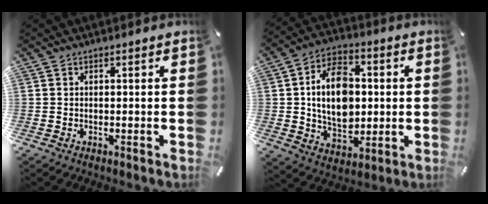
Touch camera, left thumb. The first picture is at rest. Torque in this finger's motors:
{"motor_torque": [1.36, 3.65, 1.49, 0.88, 0.21]}